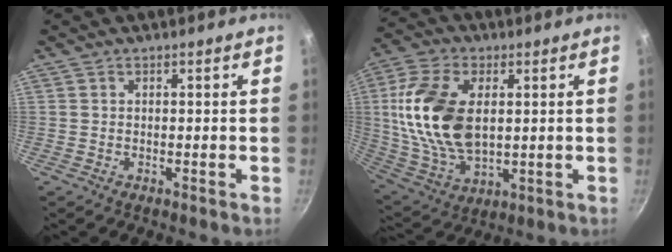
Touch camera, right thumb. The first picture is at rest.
{"total": 18.9, "force": [2.8, 11.3, 14.9], "torque": [-0.281, -0.006, 0.060]}